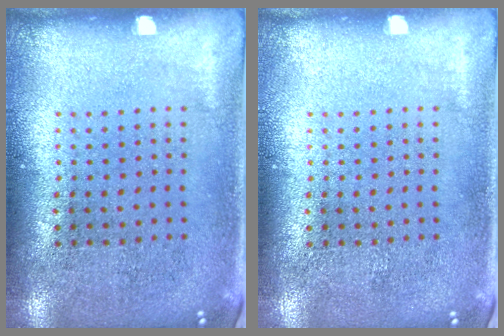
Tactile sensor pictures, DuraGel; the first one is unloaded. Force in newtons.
{"total": 0.0}